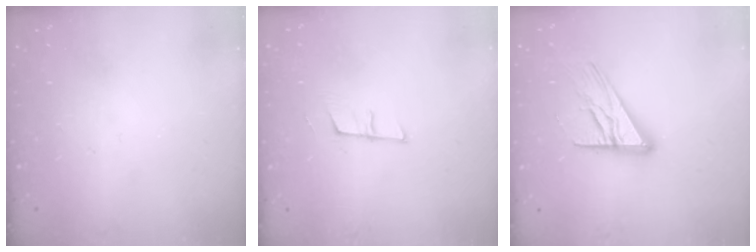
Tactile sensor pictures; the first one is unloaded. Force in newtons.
{"total": 6.0, "press": 5.4, "slide": 2.5}
{"total": 13.9, "press": 13.8, "slide": 1.3}